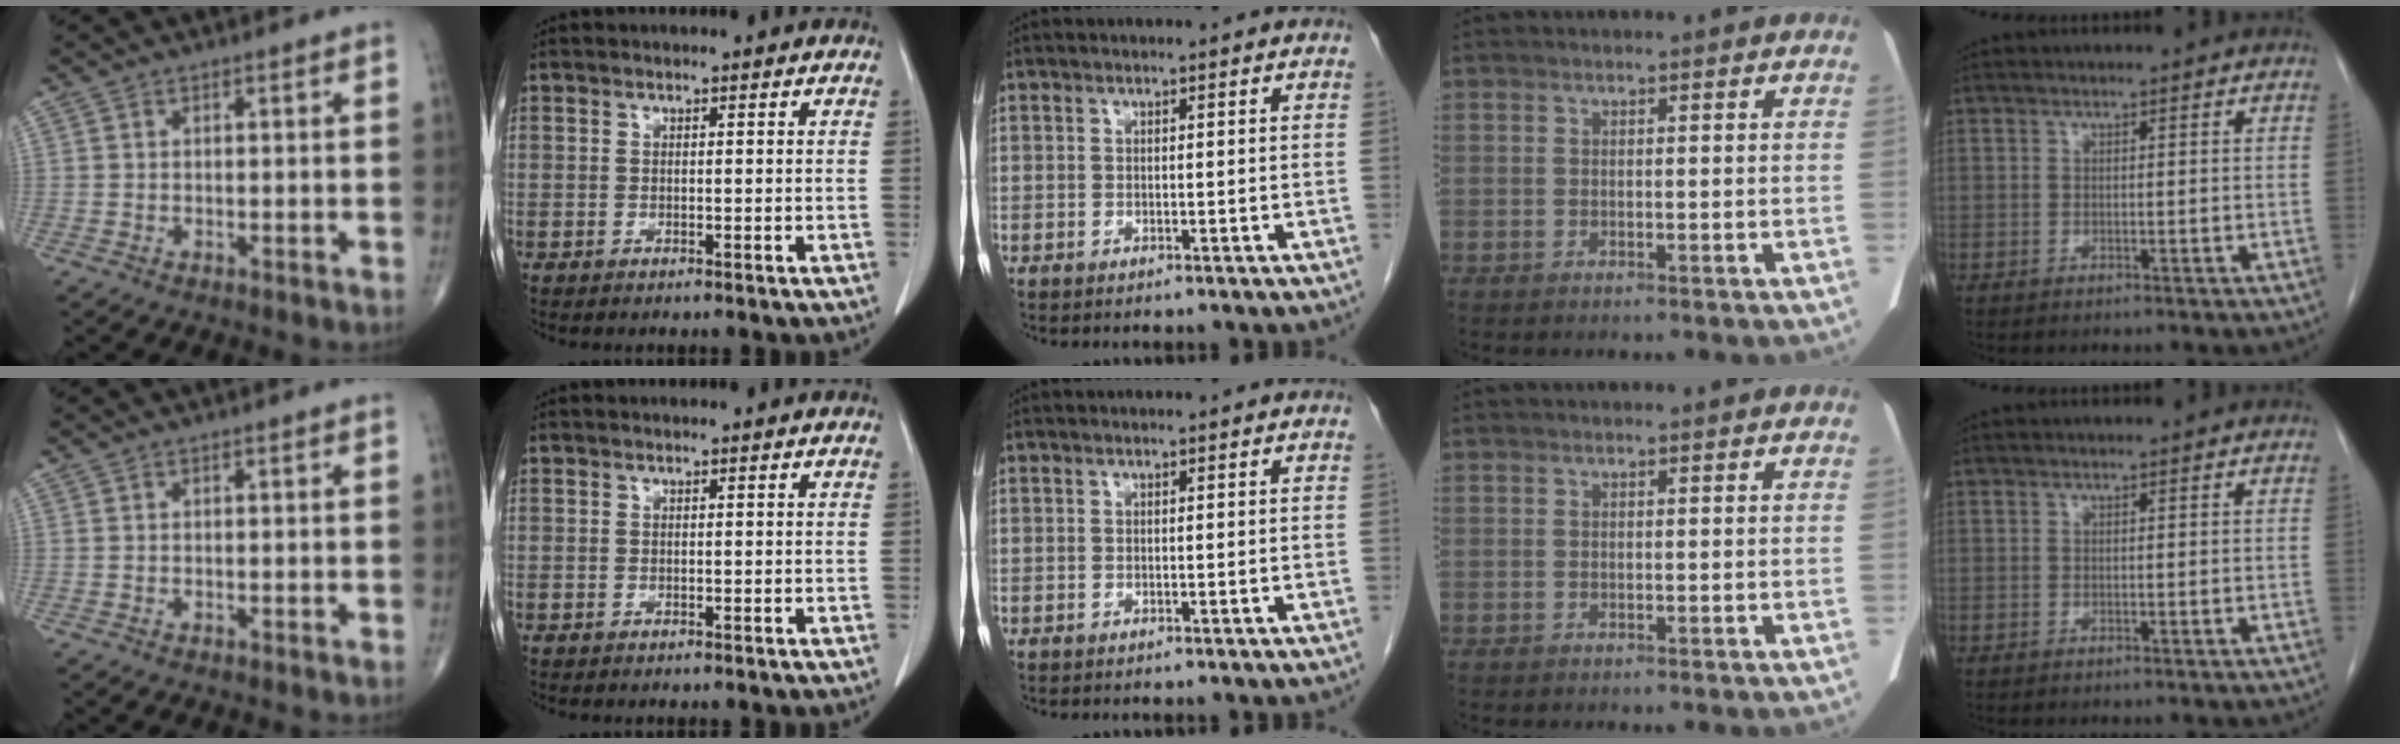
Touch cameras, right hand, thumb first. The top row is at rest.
{}